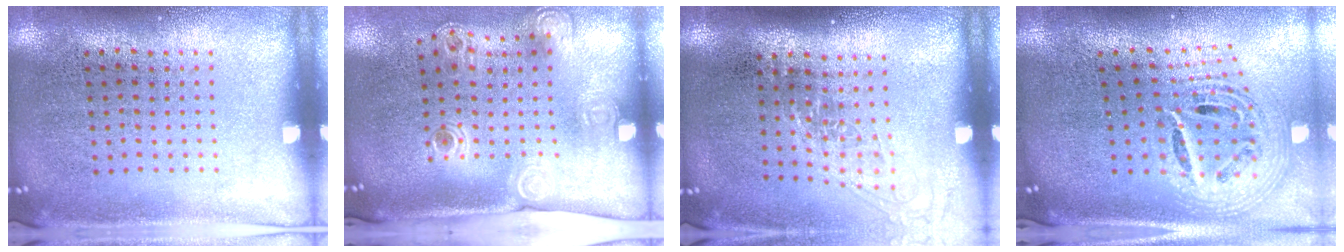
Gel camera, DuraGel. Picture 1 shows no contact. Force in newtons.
{"total": 2.3, "press": 1.6, "slide": 1.7}
{"total": 1.2, "press": 1.0, "slide": 0.8}
{"total": 2.6, "press": 1.9, "slide": 1.8}